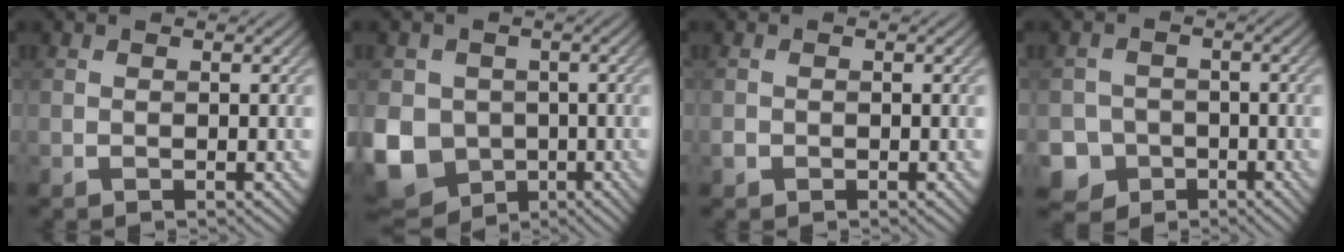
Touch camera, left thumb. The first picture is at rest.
{"total": 11.0, "force": [-2.3, 9.7, 4.8], "torque": [-0.145, -0.041, -0.060]}
{"total": 0.8, "force": [-0.4, 0.7, 0.2], "torque": [-0.005, -0.004, -0.010]}
{"total": 6.1, "force": [-3.2, 5.1, 1.1], "torque": [-0.022, -0.014, -0.073]}